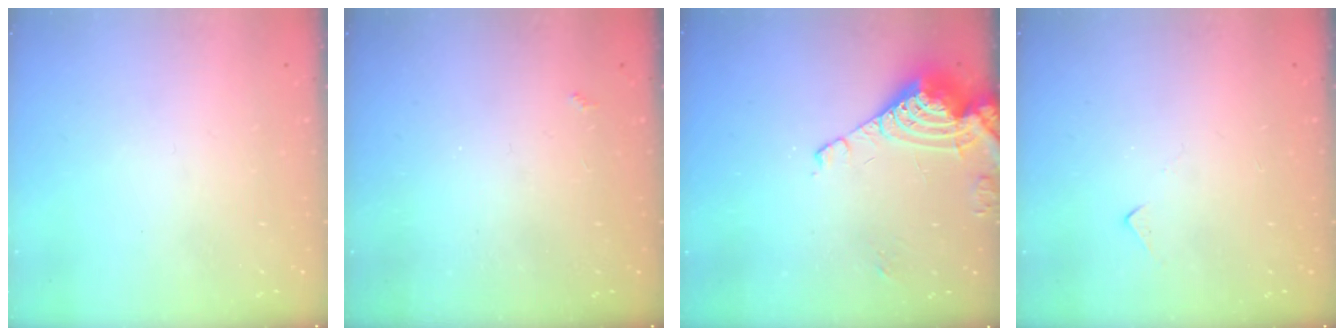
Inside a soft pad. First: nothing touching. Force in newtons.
{"total": 2.1, "press": 2.1, "slide": 0.4}
{"total": 11.6, "press": 11.5, "slide": 1.3}
{"total": 5.2, "press": 5.1, "slide": 0.8}